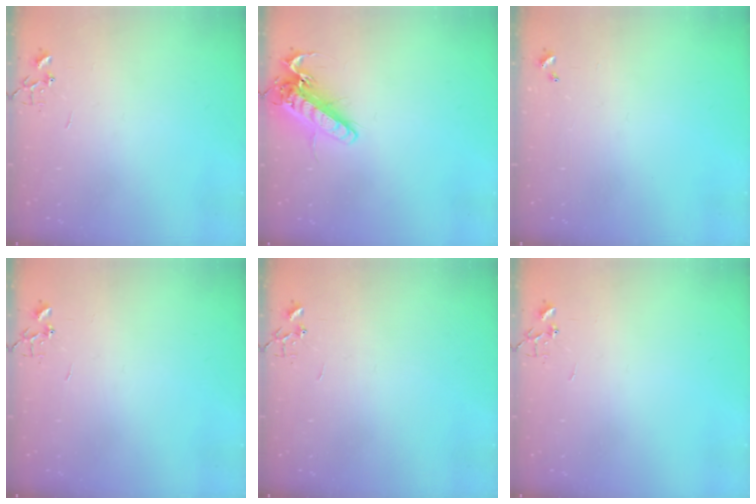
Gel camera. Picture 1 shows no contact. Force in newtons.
{"total": 16.2, "press": 16.0, "slide": 2.5}
{"total": 0.0}
{"total": 0.0}
{"total": 0.0}
{"total": 0.0}